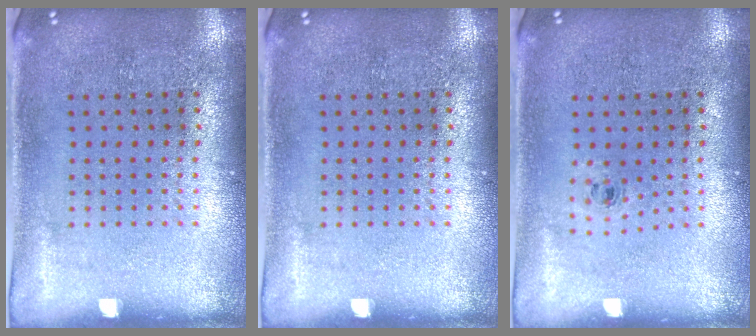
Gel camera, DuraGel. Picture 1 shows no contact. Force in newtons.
{"total": 0.0}
{"total": 0.5, "press": 0.3, "slide": 0.4}